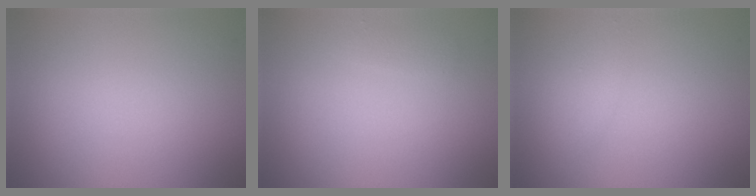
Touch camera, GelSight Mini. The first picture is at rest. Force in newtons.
{"total": 0.7, "press": 0.7, "slide": 0.1}
{"total": 0.9, "press": 0.9, "slide": 0.1}